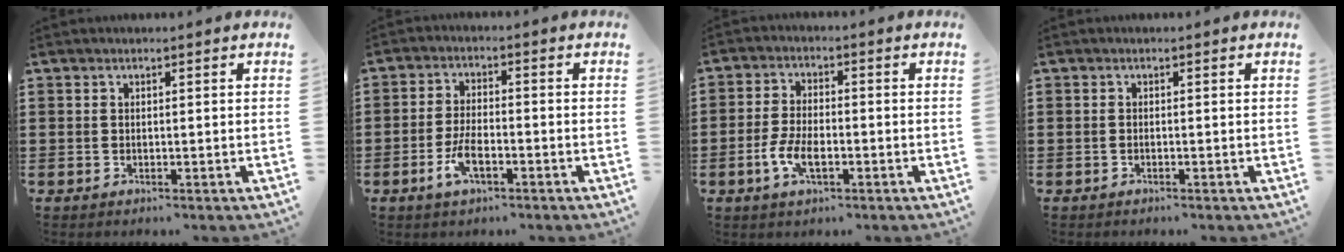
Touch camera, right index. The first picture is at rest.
{"total": 4.4, "force": [-2.0, 1.7, 3.6], "torque": [-0.080, 0.001, -0.042]}
{"total": 5.1, "force": [-2.0, 2.3, 4.1], "torque": [-0.096, -0.006, -0.044]}
{"total": 0.0}